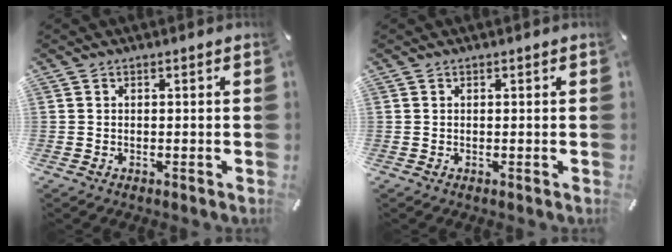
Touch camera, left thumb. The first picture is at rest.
{"total": 0.0}